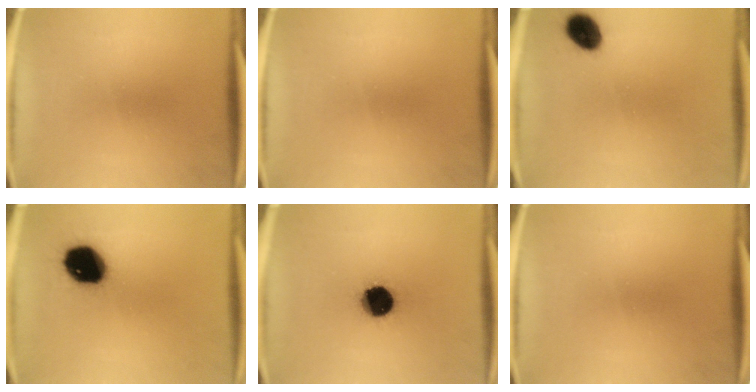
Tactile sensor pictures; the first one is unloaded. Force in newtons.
{"total": 0.0}
{"total": 6.9}
{"total": 14.9}
{"total": 13.6}
{"total": 0.0}